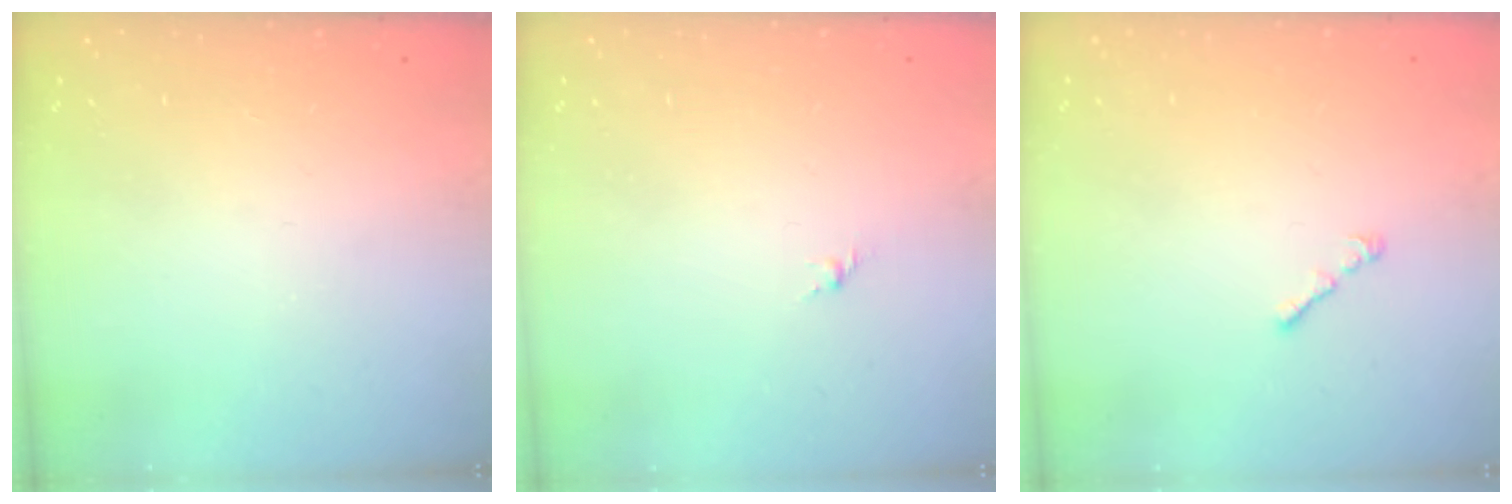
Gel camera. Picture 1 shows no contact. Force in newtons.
{"total": 1.6, "press": 1.5, "slide": 0.6}
{"total": 1.0, "press": 0.9, "slide": 0.5}